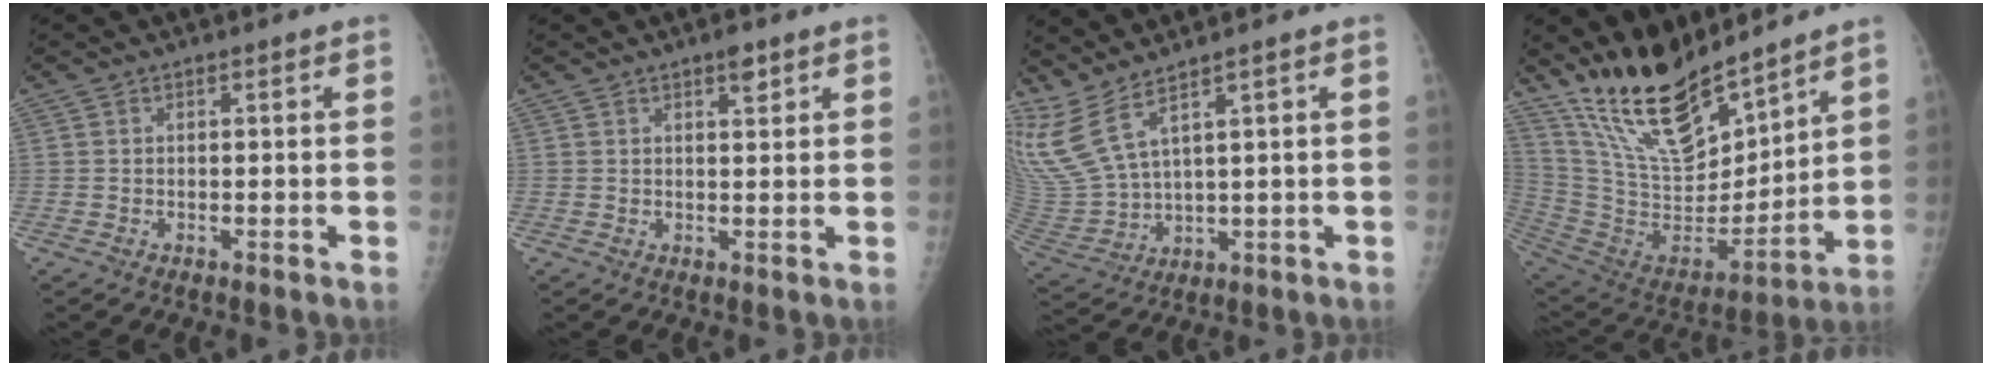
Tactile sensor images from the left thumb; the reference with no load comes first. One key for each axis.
{"total": 2.4, "fx": 1.5, "fy": 0.8, "fz": 1.6, "tx": -0.017, "ty": -0.008, "tz": 0.022}
{"total": 9.6, "fx": 6.8, "fy": 2.3, "fz": 6.3, "tx": -0.156, "ty": -0.035, "tz": 0.167}
{"total": 21.2, "fx": 16.9, "fy": 7.2, "fz": 10.5, "tx": -0.153, "ty": -0.102, "tz": 0.317}